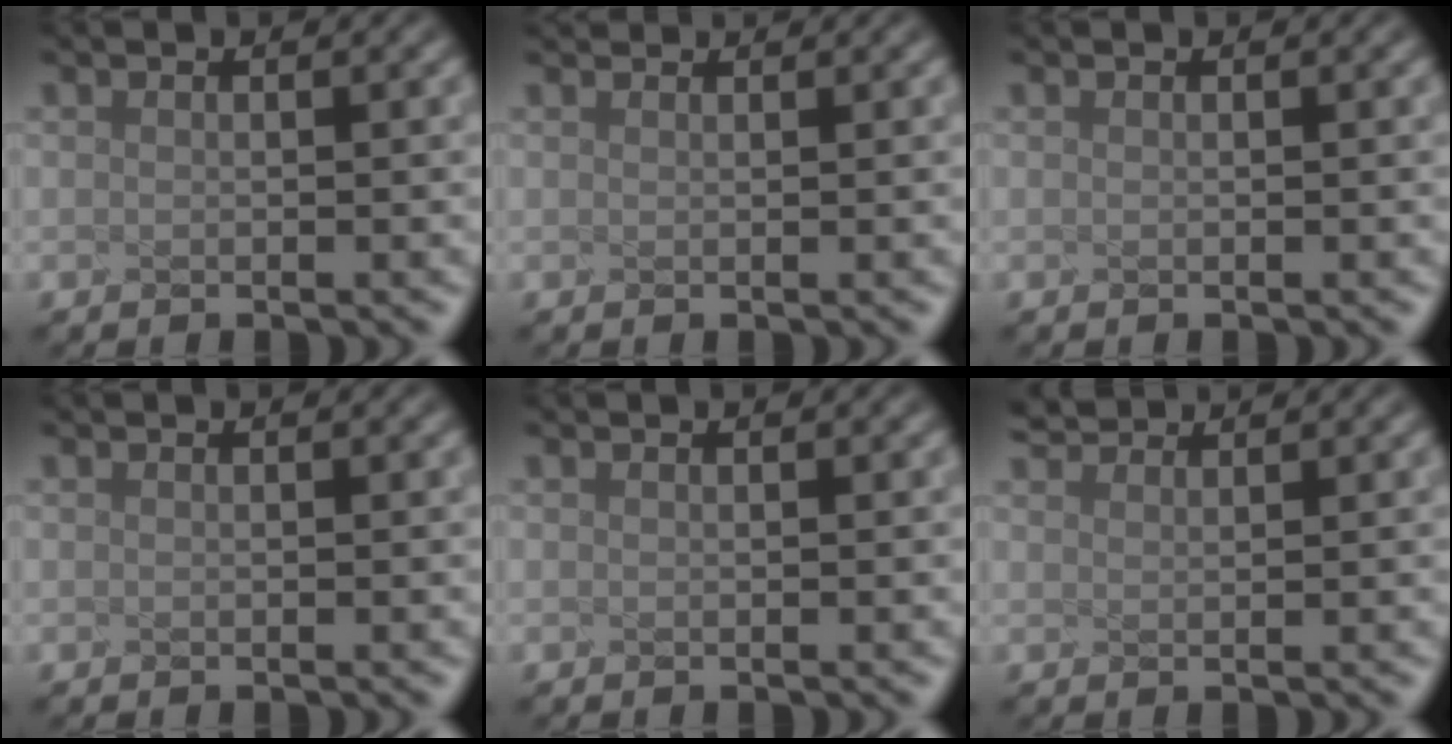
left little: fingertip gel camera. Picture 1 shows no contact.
{"total": 2.2, "force": [2.0, 0.7, 0.8], "torque": [-0.015, 0.025, 0.026]}
{"total": 0.0}
{"total": 0.0}
{"total": 0.0}
{"total": 1.8, "force": [1.5, -0.8, -0.5], "torque": [-0.009, 0.001, 0.054]}